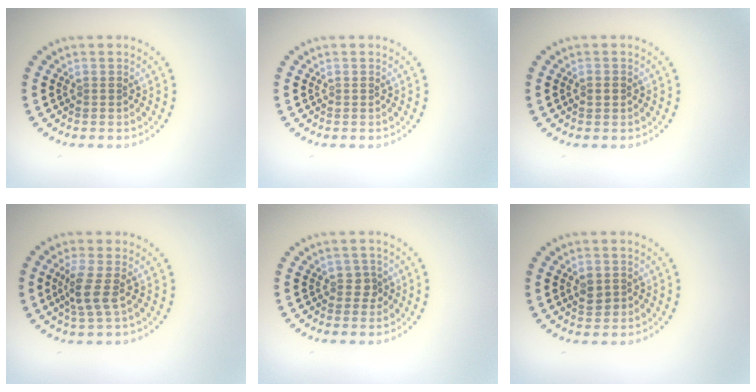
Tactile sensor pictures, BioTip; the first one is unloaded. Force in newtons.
{"total": 0.0}
{"total": 1.1, "press": 1.1, "slide": 0.1}
{"total": 2.6, "press": 2.0, "slide": 1.5}
{"total": 1.2, "press": 1.0, "slide": 0.6}
{"total": 1.7, "press": 1.7, "slide": 0.2}